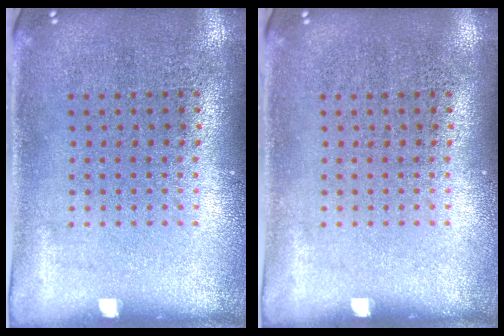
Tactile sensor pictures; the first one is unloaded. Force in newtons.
{"total": 0.0}